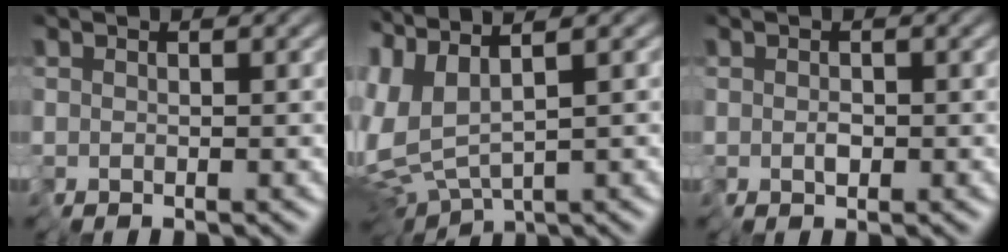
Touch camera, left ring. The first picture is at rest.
{"total": 5.6, "force": [2.0, 1.4, 5.0], "torque": [-0.123, 0.000, 0.050]}
{"total": 0.7, "force": [0.2, 0.3, 0.6], "torque": [-0.016, -0.002, 0.004]}